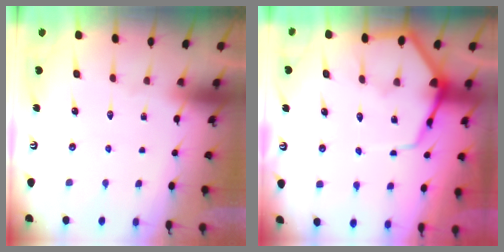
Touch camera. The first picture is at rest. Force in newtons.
{"total": 8.2, "press": 8.2, "slide": 0.9}